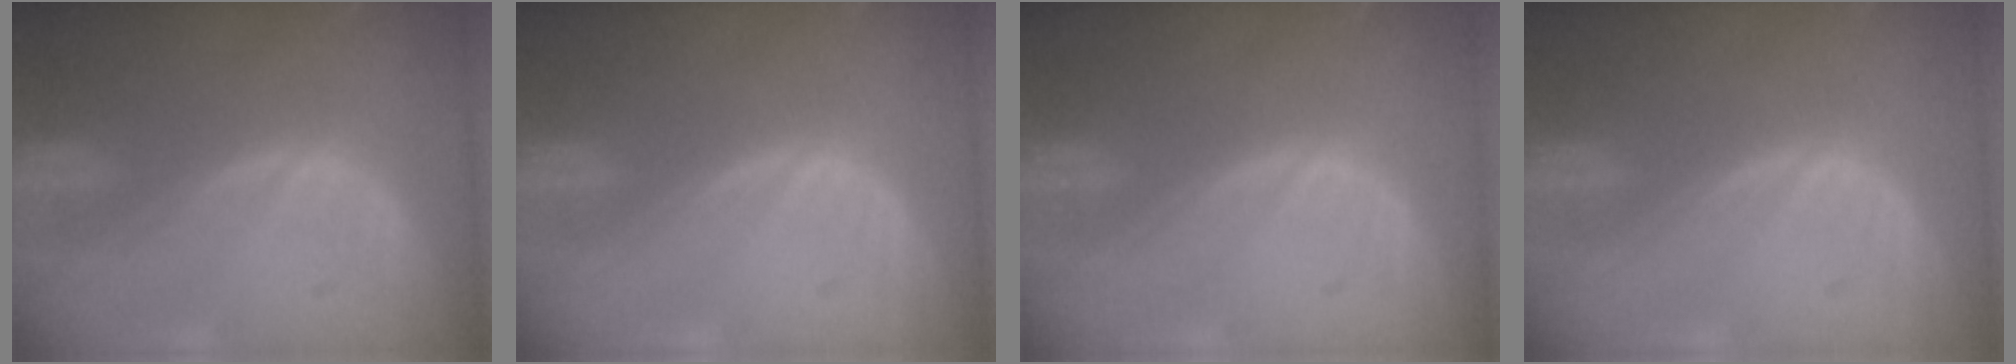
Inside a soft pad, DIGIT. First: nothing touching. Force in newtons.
{"total": 0.0}
{"total": 0.0}
{"total": 0.0}